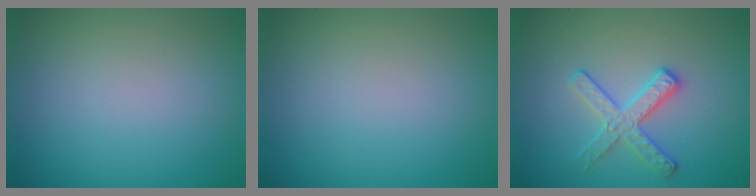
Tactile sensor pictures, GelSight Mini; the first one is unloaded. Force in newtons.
{"total": 0.0}
{"total": 2.8, "press": 2.7, "slide": 0.5}